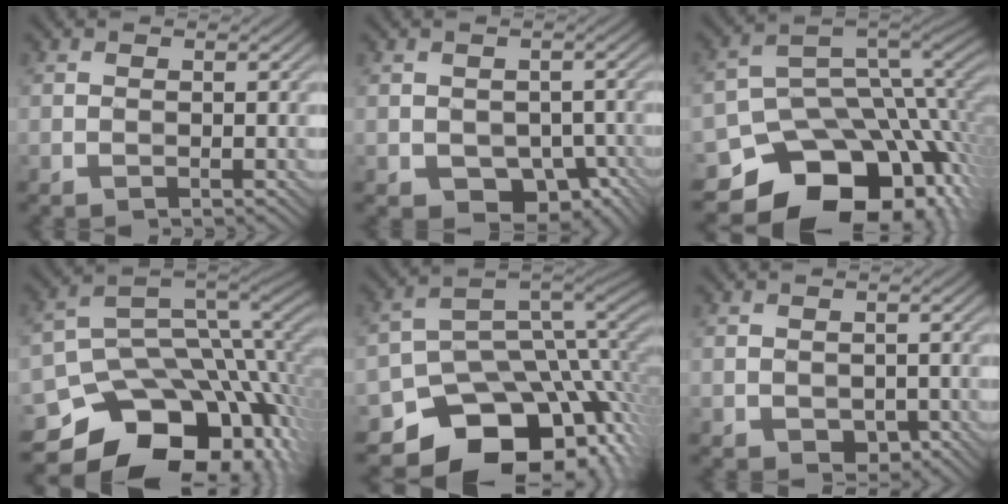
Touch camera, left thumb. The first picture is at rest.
{"total": 7.2, "force": [-3.0, 5.0, 4.1], "torque": [-0.071, -0.020, -0.031]}
{"total": 16.7, "force": [-9.0, 10.7, 9.1], "torque": [-0.161, -0.051, -0.121]}
{"total": 17.4, "force": [-8.4, 10.9, 10.7], "torque": [-0.217, -0.048, -0.112]}
{"total": 15.1, "force": [-8.5, 9.6, 7.9], "torque": [-0.134, -0.034, -0.120]}
{"total": 2.1, "force": [-0.7, 1.6, 1.2], "torque": [-0.026, -0.012, -0.009]}